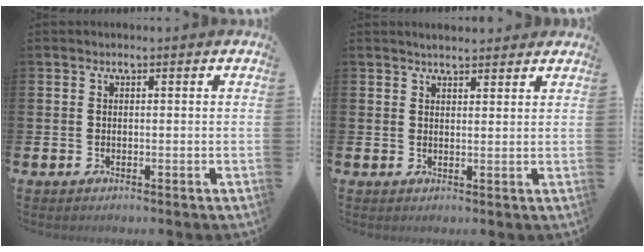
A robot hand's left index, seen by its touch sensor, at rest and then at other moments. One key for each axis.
{"total": 2.7, "fx": 2.6, "fy": 0.6, "fz": 0.3, "tx": -0.002, "ty": -0.008, "tz": 0.046}